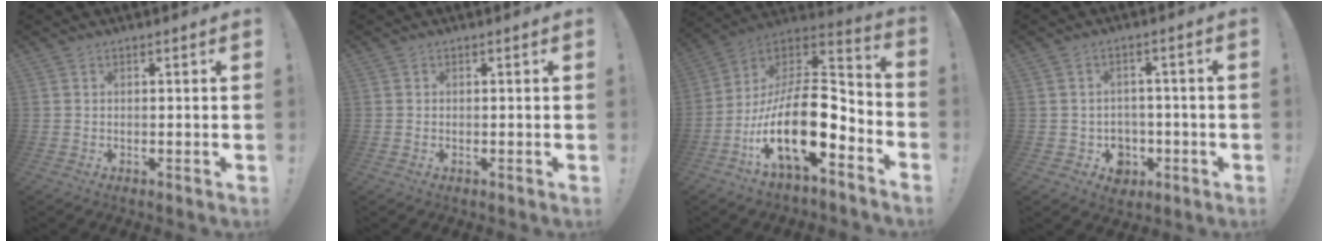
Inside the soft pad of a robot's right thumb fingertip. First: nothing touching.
{"total": 0.0}
{"total": 21.4, "force": [-6.5, 8.9, 18.3], "torque": [-0.346, 0.027, -0.103]}
{"total": 5.7, "force": [-1.2, 5.4, 1.6], "torque": [-0.026, 0.007, -0.012]}